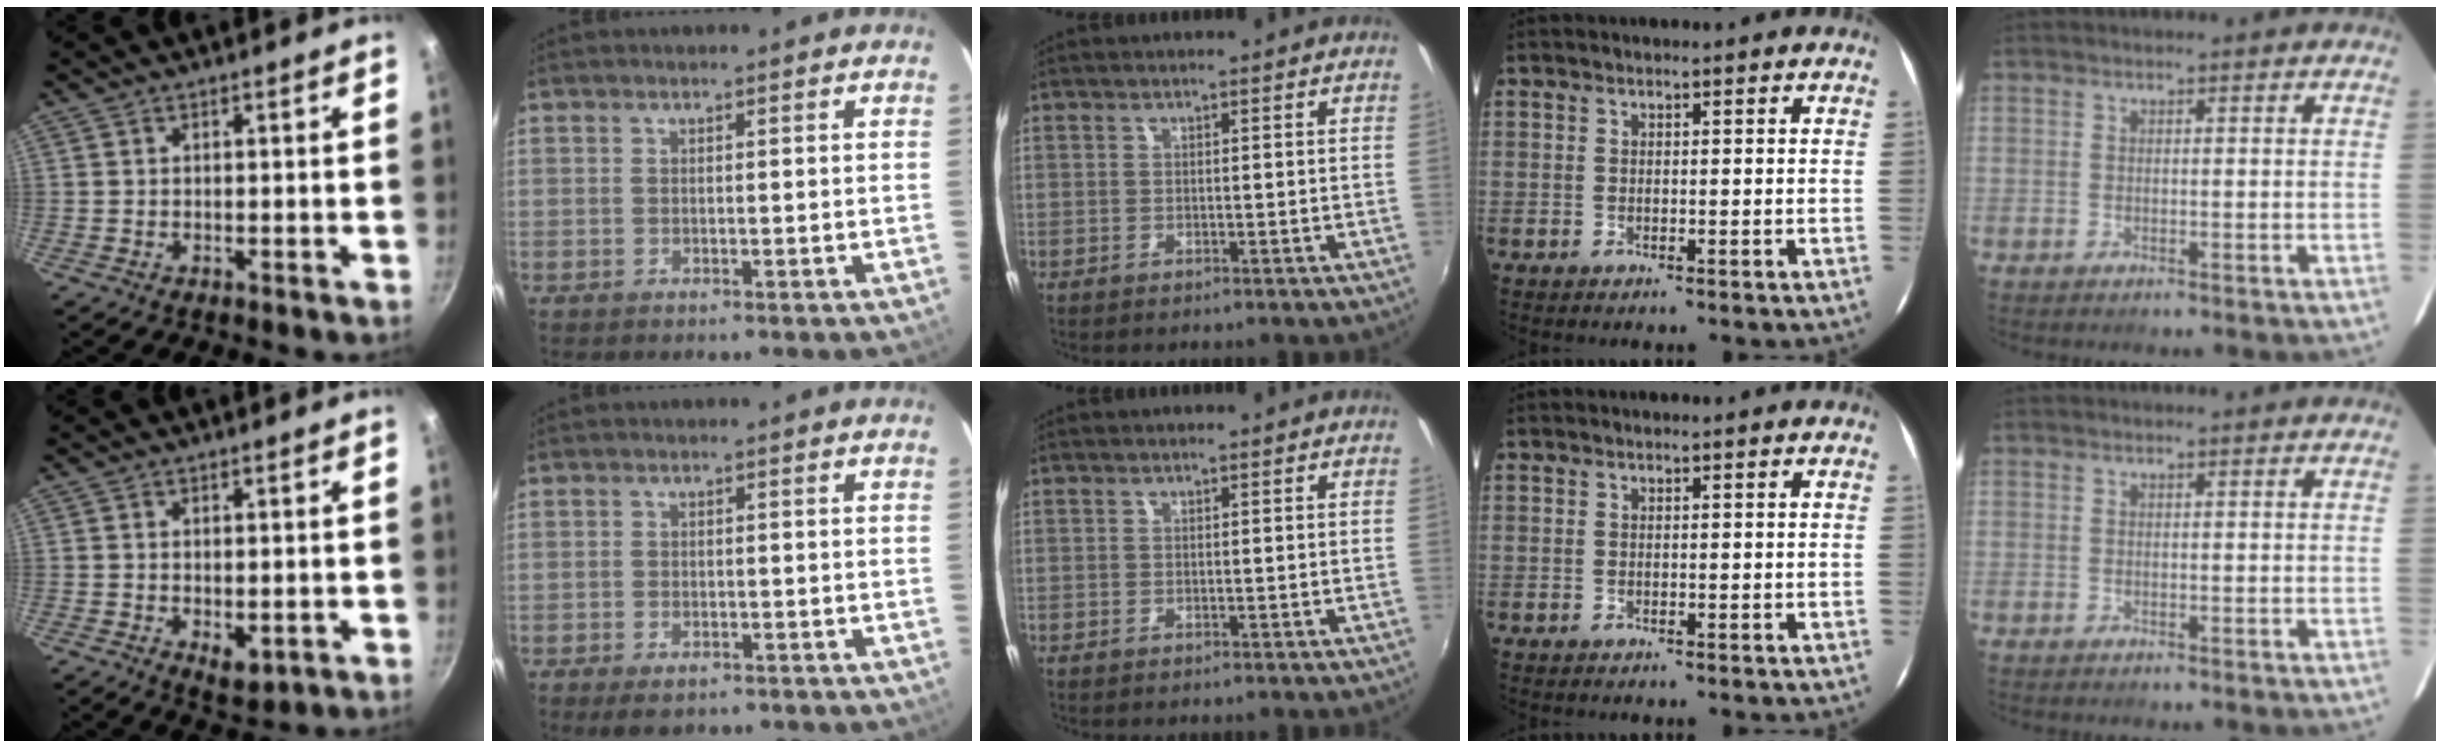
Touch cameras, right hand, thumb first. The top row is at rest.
{"thumb": {"total": 4.3, "force": [-0.7, 2.4, 3.5], "torque": [-0.048, -0.014, -0.004]}, "index": {"total": 4.4, "force": [-3.0, 2.2, 2.3], "torque": [-0.054, -0.012, -0.044]}}